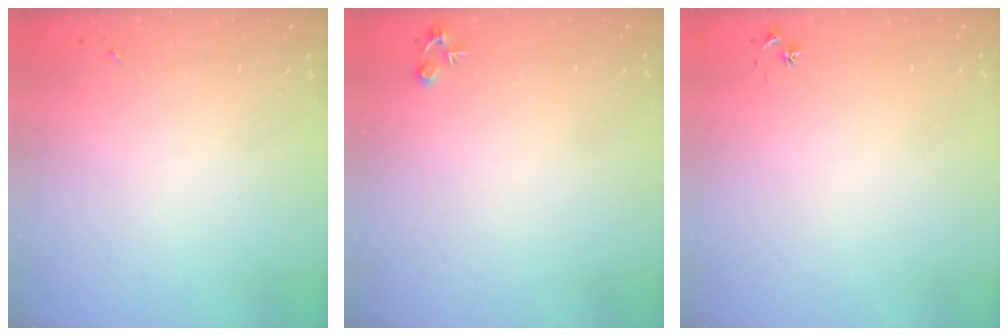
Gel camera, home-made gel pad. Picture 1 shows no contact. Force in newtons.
{"total": 4.7, "press": 4.7, "slide": 0.2}
{"total": 3.3, "press": 3.3, "slide": 0.3}